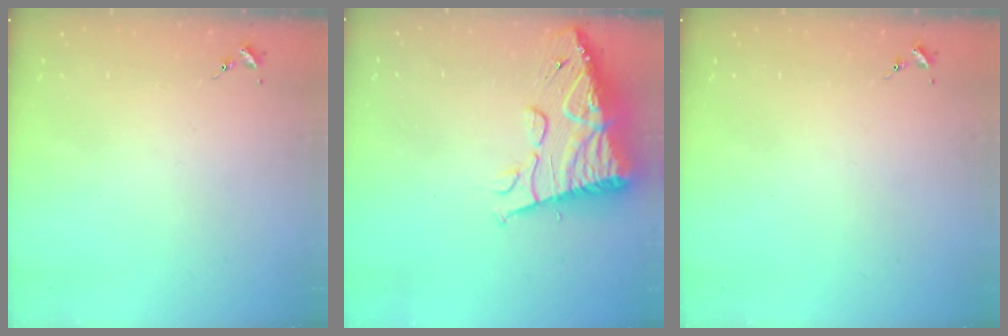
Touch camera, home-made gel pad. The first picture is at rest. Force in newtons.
{"total": 16.3, "press": 16.3, "slide": 1.7}
{"total": 0.0}